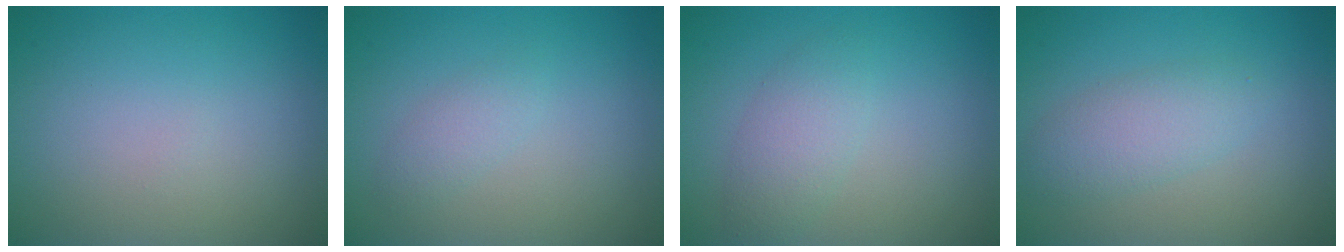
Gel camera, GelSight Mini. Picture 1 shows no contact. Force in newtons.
{"total": 1.4, "press": 1.4, "slide": 0.1}
{"total": 2.5, "press": 2.5, "slide": 0.0}
{"total": 2.8, "press": 2.8, "slide": 0.1}